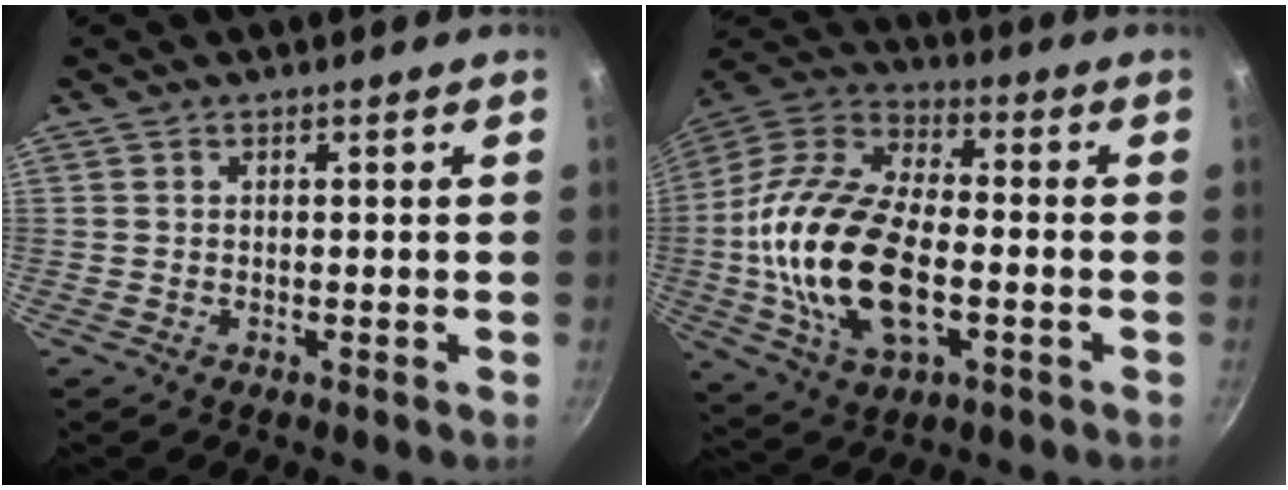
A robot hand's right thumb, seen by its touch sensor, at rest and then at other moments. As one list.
[{"total": 22.9, "force": [-3.4, 12.4, 19.0], "torque": [-0.366, 0.028, -0.069]}]